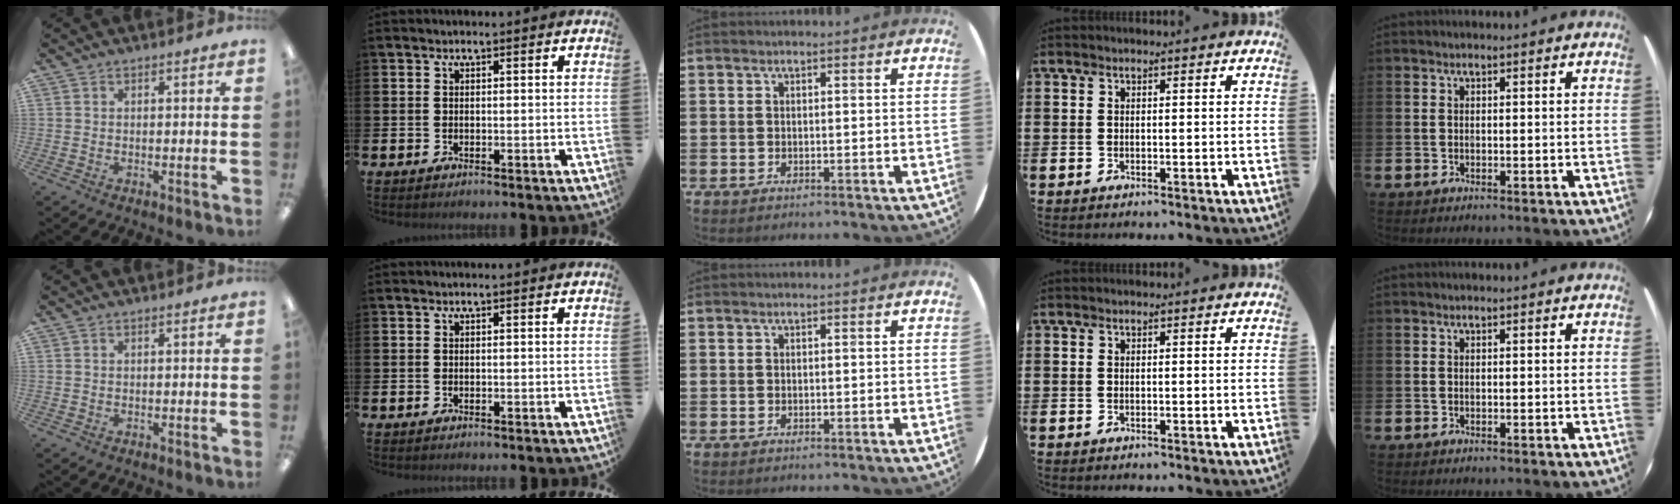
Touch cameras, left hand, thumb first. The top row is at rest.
{}